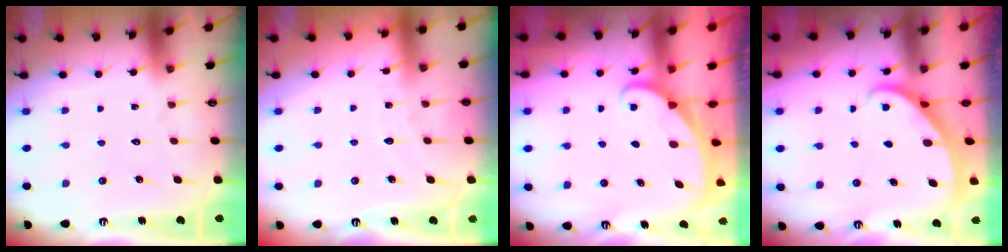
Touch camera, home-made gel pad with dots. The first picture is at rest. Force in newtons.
{"total": 2.9, "press": 2.9, "slide": 0.3}
{"total": 1.5, "press": 1.5, "slide": 0.1}
{"total": 2.1, "press": 2.1, "slide": 0.2}